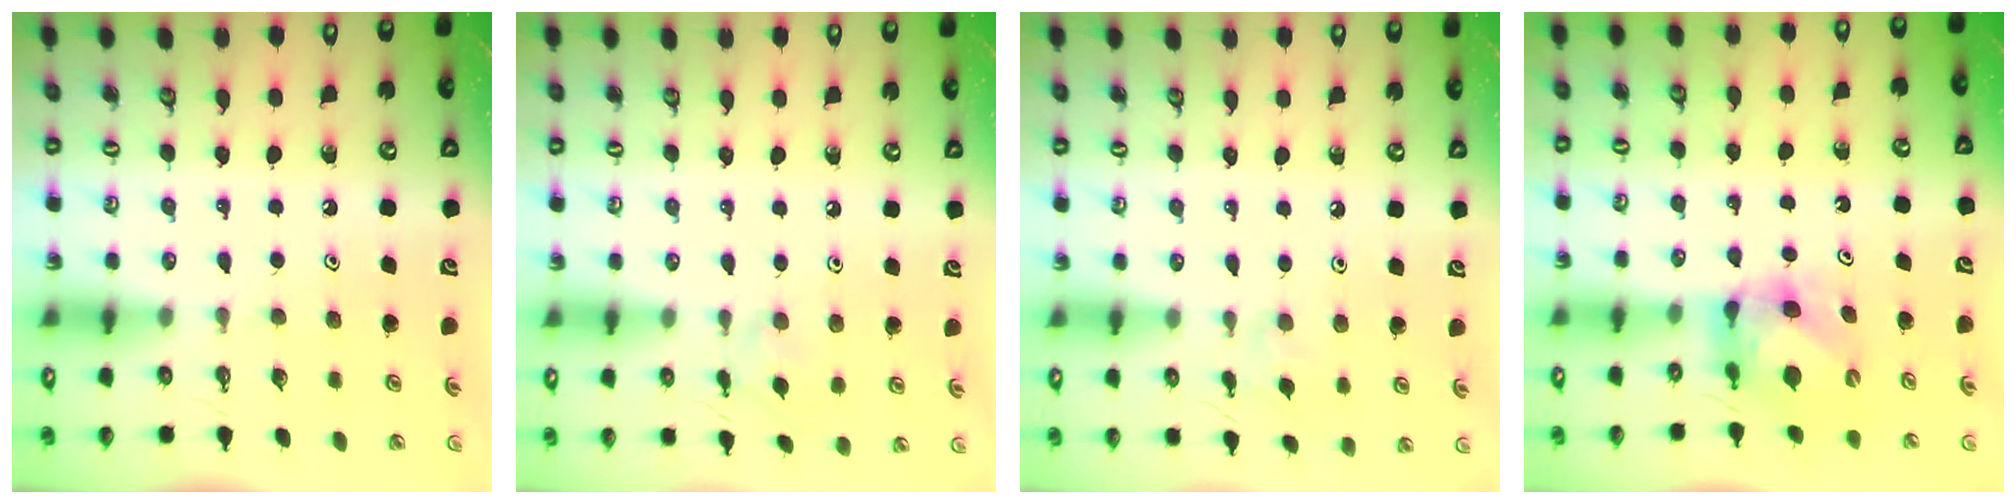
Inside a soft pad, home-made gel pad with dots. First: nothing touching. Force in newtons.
{"total": 2.1, "press": 2.1, "slide": 0.4}
{"total": 2.8, "press": 2.8, "slide": 0.5}
{"total": 5.9, "press": 5.9, "slide": 0.6}